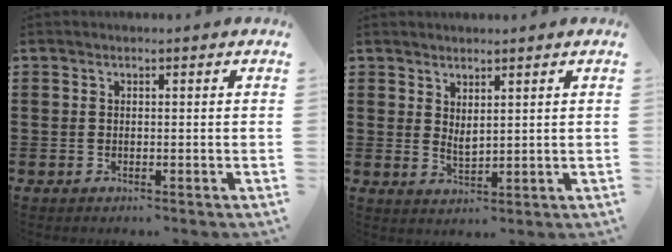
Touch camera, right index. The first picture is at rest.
{"total": 1.8, "force": [1.6, 0.4, 0.8], "torque": [-0.016, 0.000, 0.029]}